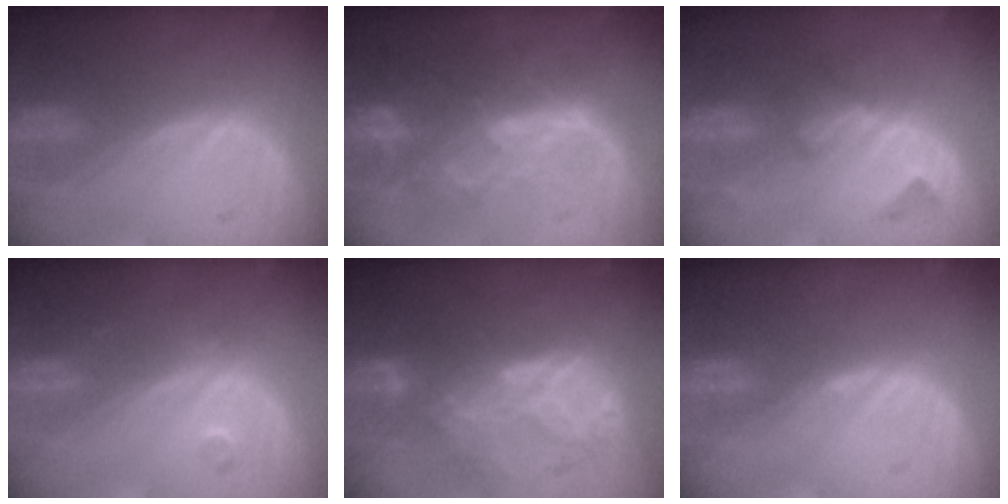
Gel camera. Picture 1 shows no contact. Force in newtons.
{"total": 8.8, "press": 7.5, "slide": 4.6}
{"total": 5.0, "press": 4.4, "slide": 2.4}
{"total": 1.9, "press": 1.6, "slide": 1.0}
{"total": 9.1, "press": 7.7, "slide": 4.8}
{"total": 0.6, "press": 0.4, "slide": 0.5}